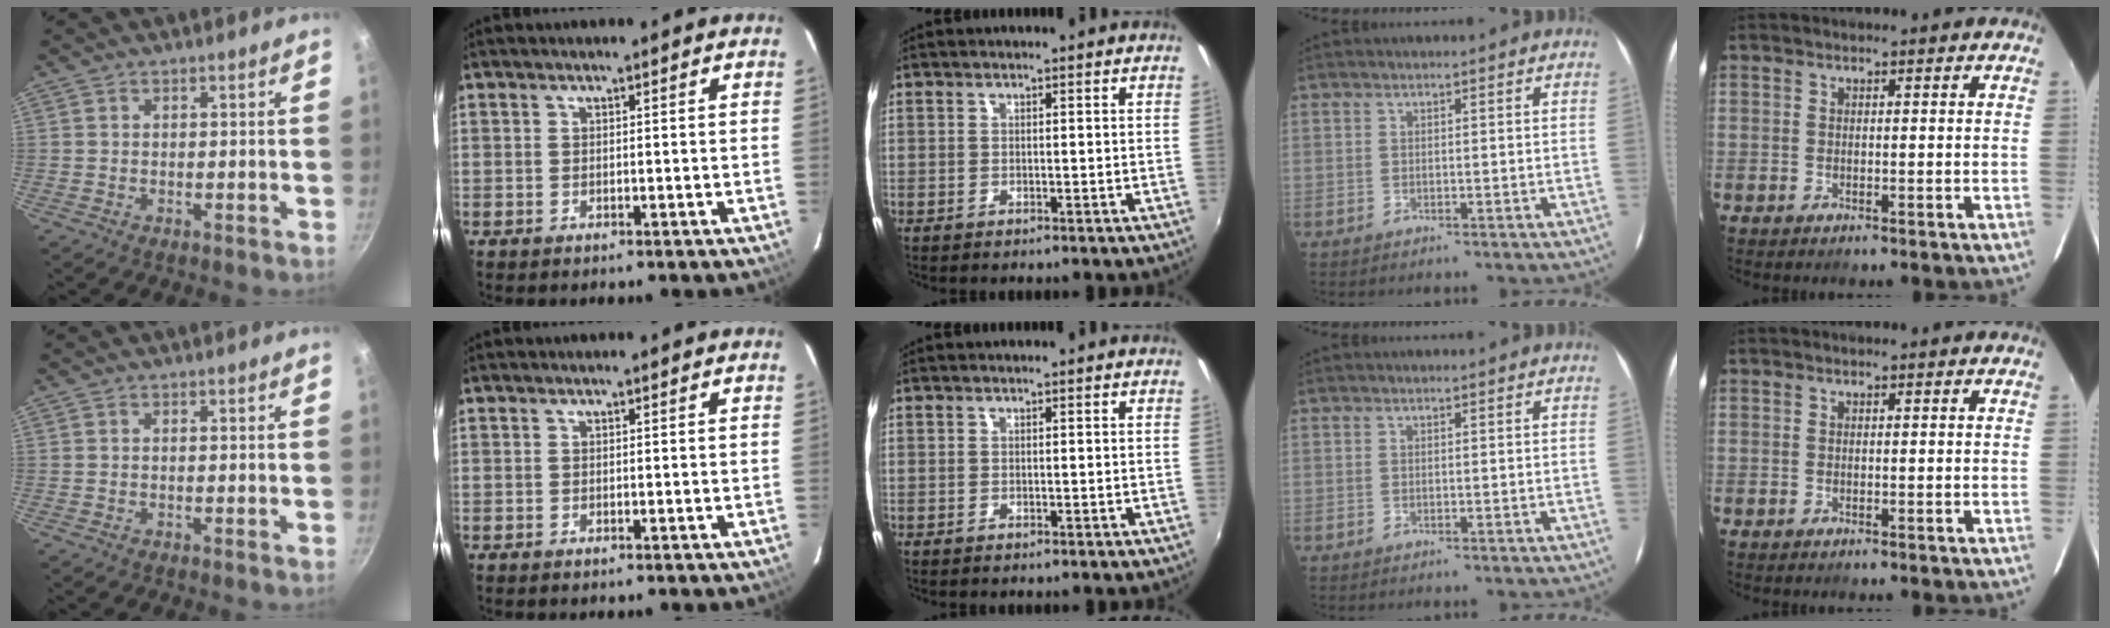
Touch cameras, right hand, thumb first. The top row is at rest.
{}